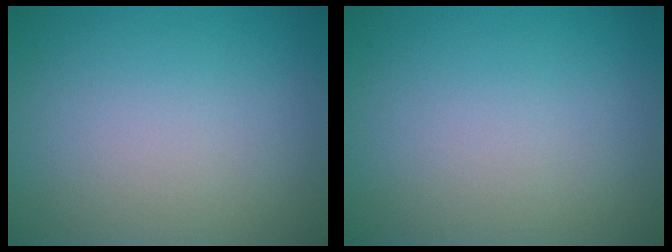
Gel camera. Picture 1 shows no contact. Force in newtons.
{"total": 0.0}